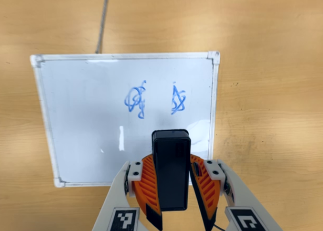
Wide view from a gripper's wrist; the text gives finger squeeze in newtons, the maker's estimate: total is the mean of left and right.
{"total": 9.9, "left": 10.0, "right": 9.7}